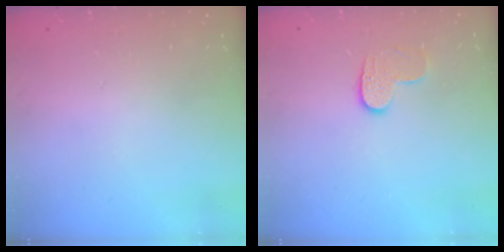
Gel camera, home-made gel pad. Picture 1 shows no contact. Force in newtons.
{"total": 6.2, "press": 6.2, "slide": 0.3}